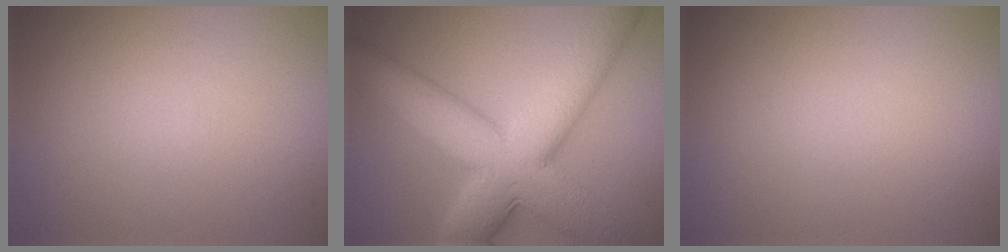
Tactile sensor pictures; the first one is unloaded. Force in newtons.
{"total": 11.4, "press": 11.4, "slide": 0.1}
{"total": 0.0}